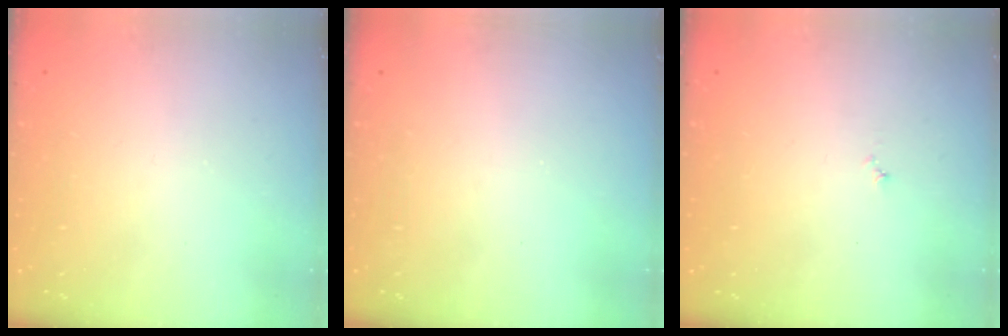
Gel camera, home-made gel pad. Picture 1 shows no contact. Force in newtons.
{"total": 0.0}
{"total": 3.0, "press": 2.9, "slide": 0.3}